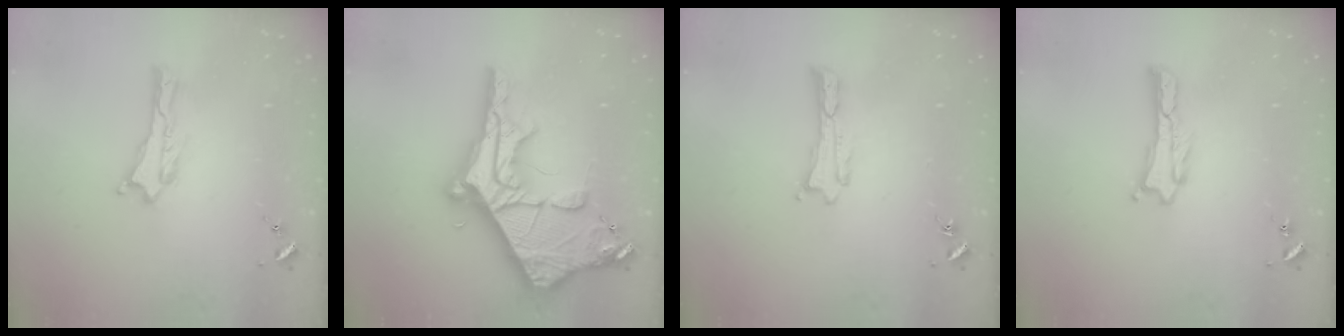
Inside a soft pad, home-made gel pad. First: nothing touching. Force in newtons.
{"total": 12.9, "press": 12.9, "slide": 1.3}
{"total": 0.0}
{"total": 0.0}